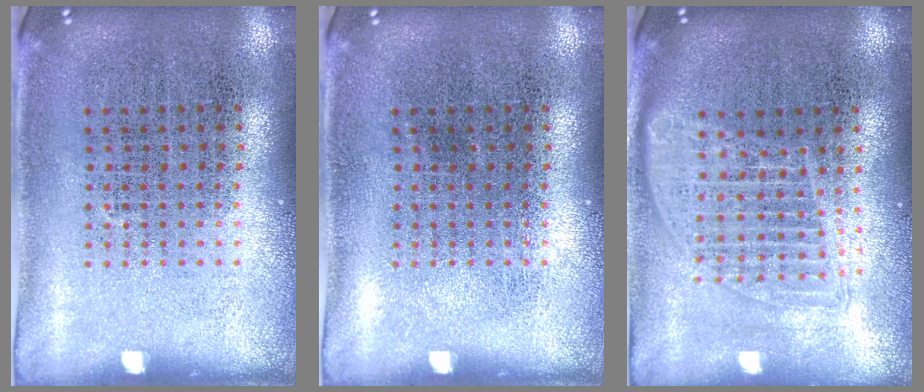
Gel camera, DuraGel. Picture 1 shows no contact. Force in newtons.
{"total": 0.0}
{"total": 1.6, "press": 1.4, "slide": 0.8}